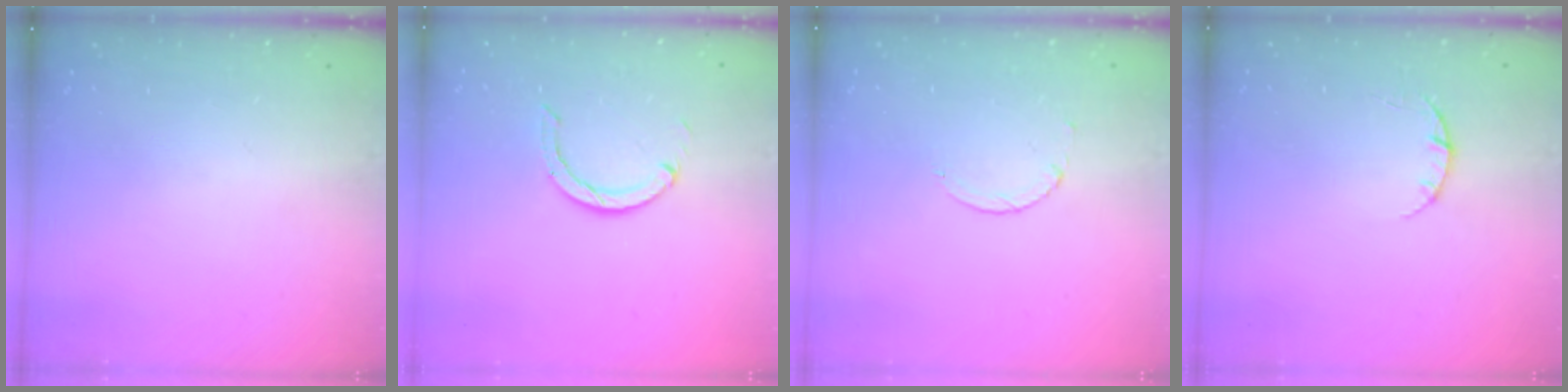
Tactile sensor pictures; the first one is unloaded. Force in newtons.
{"total": 3.6, "press": 3.5, "slide": 0.5}
{"total": 2.3, "press": 2.3, "slide": 0.3}
{"total": 3.2, "press": 3.2, "slide": 0.3}